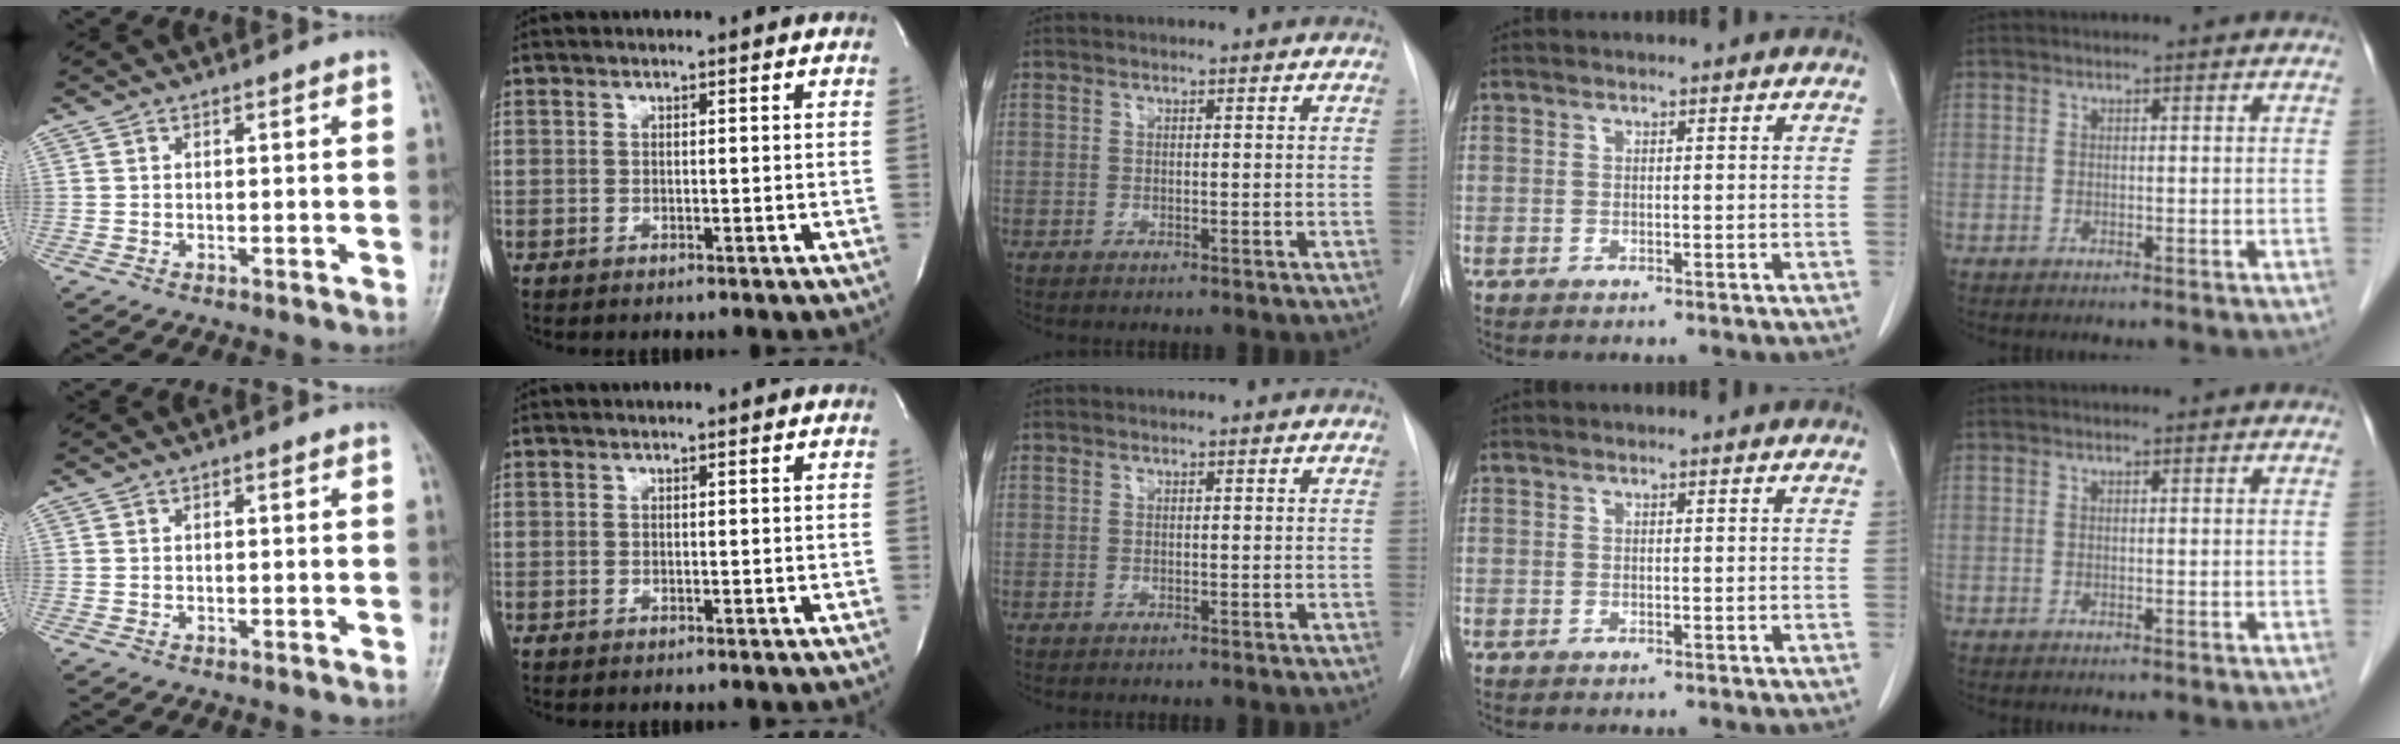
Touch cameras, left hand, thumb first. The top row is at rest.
{}